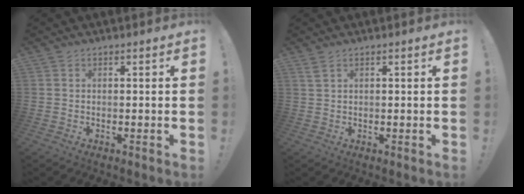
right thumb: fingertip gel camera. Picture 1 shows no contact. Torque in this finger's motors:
{"motor_torque": [-0.09, 0.16, 0.27, 0.05, 0.00]}